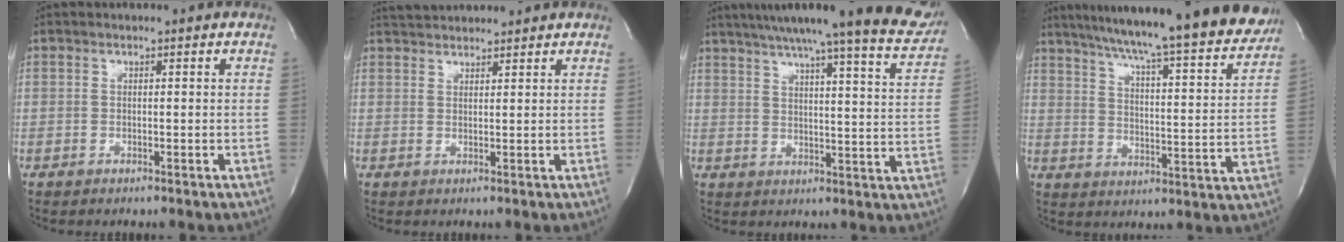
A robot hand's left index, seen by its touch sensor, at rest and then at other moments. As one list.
[{"total": 4.3, "force": [4.2, 0.6, 0.8], "torque": [-0.017, 0.028, 0.071]}, {"total": 20.0, "force": [17.3, 0.9, 10.0], "torque": [-0.136, -0.042, 0.208]}, {"total": 23.8, "force": [21.2, 1.1, 10.8], "torque": [-0.166, -0.050, 0.273]}]